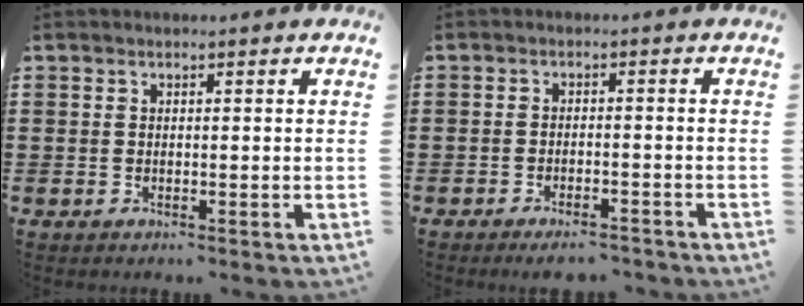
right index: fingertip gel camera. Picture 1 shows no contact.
{"total": 2.6, "force": [-2.5, 0.1, 0.9], "torque": [-0.018, -0.001, -0.049]}